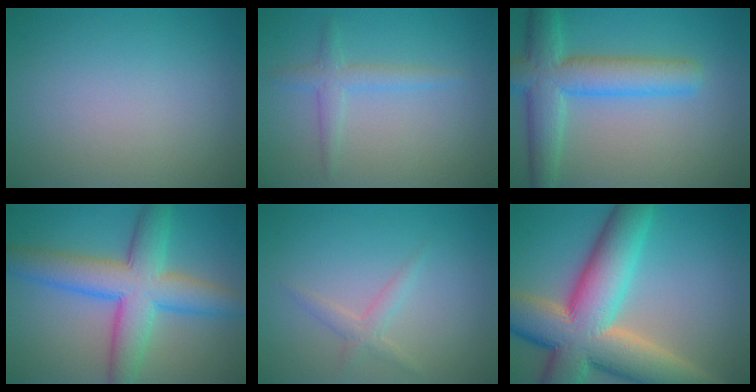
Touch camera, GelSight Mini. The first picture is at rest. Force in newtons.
{"total": 2.1, "press": 2.1, "slide": 0.1}
{"total": 7.1, "press": 7.1, "slide": 0.4}
{"total": 8.4, "press": 8.4, "slide": 0.1}
{"total": 1.5, "press": 1.5, "slide": 0.1}
{"total": 14.3, "press": 14.2, "slide": 1.1}